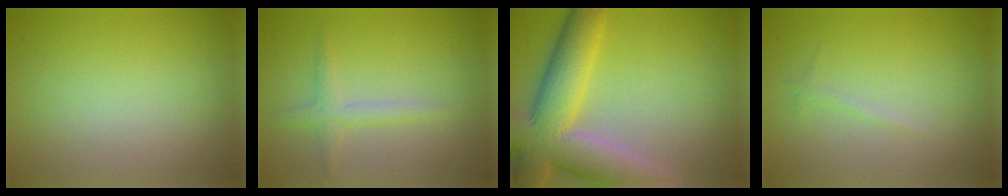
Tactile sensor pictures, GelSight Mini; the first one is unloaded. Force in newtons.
{"total": 2.0, "press": 2.0, "slide": 0.1}
{"total": 10.6, "press": 10.5, "slide": 0.9}
{"total": 0.6, "press": 0.6, "slide": 0.1}